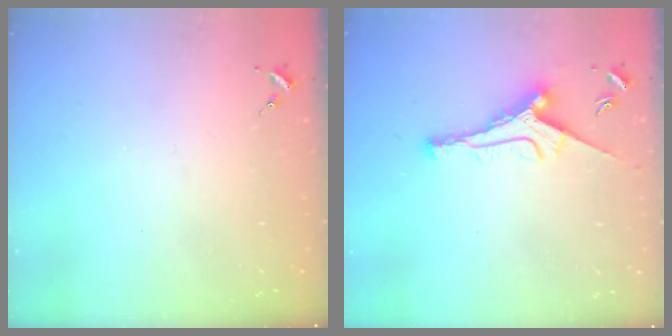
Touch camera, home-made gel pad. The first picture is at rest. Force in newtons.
{"total": 10.3, "press": 10.3, "slide": 0.2}